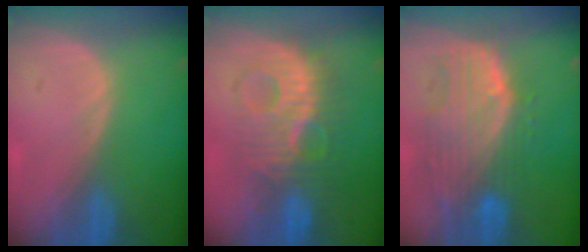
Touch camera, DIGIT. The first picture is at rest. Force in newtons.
{"total": 9.4, "press": 9.4, "slide": 0.8}
{"total": 10.5, "press": 9.1, "slide": 5.3}